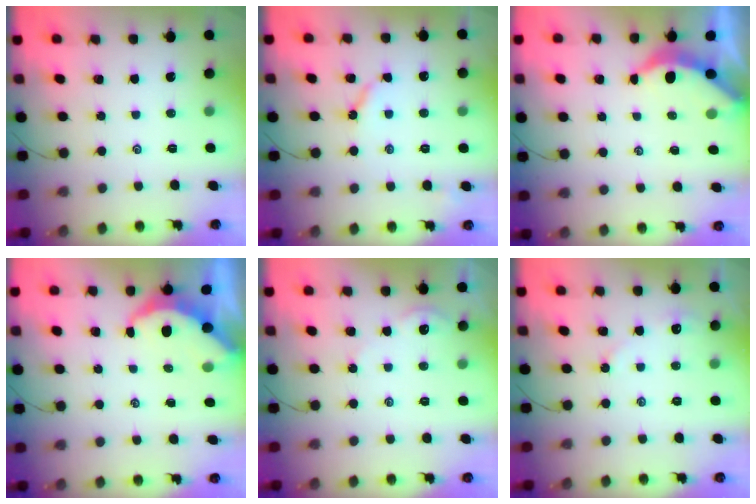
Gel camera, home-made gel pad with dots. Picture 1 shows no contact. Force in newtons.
{"total": 4.3, "press": 4.3, "slide": 0.3}
{"total": 4.7, "press": 4.7, "slide": 0.5}
{"total": 5.0, "press": 5.0, "slide": 0.5}
{"total": 1.7, "press": 1.7, "slide": 0.3}
{"total": 2.9, "press": 2.9, "slide": 0.5}